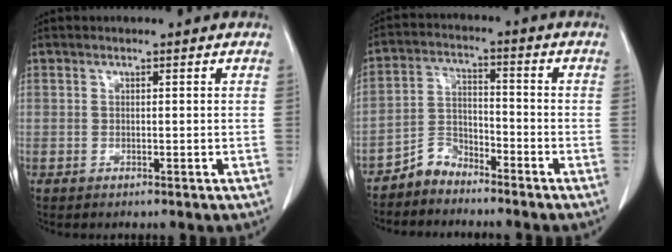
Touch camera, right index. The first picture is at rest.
{"total": 4.9, "force": [-4.3, 2.3, 0.4], "torque": [-0.006, 0.006, -0.086]}